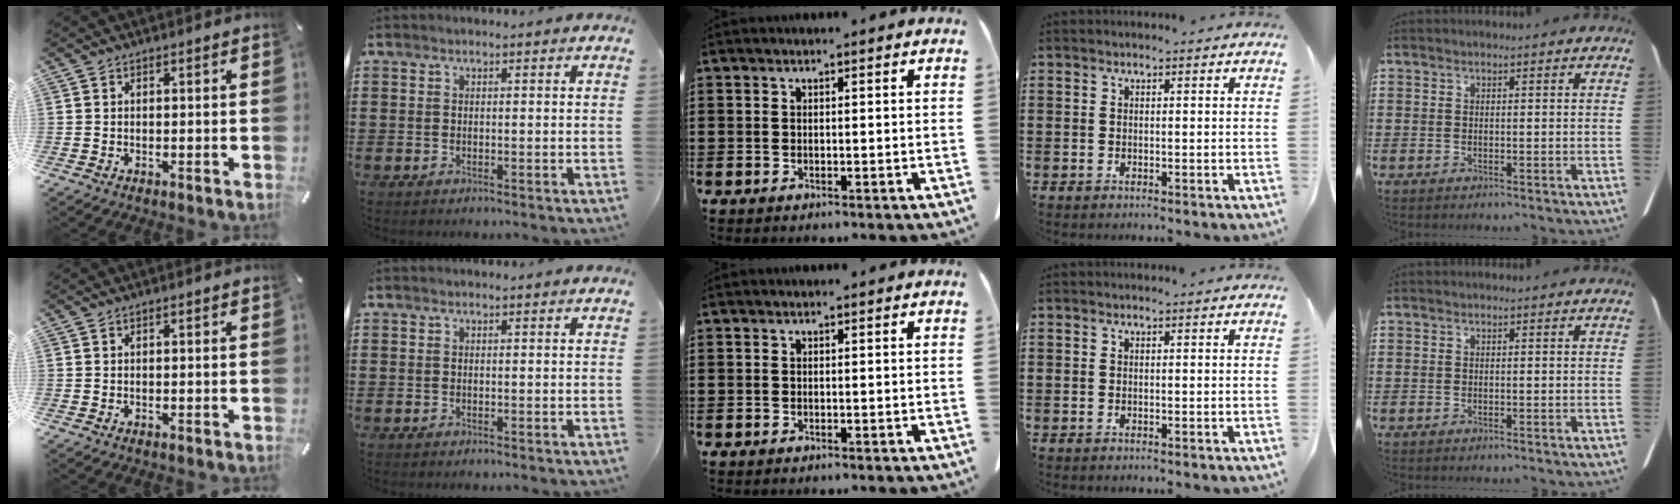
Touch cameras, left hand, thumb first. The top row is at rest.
{}